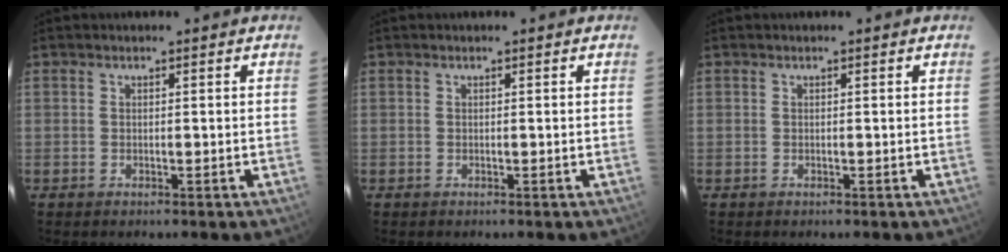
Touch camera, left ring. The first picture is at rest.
{"total": 0.0}
{"total": 0.0}